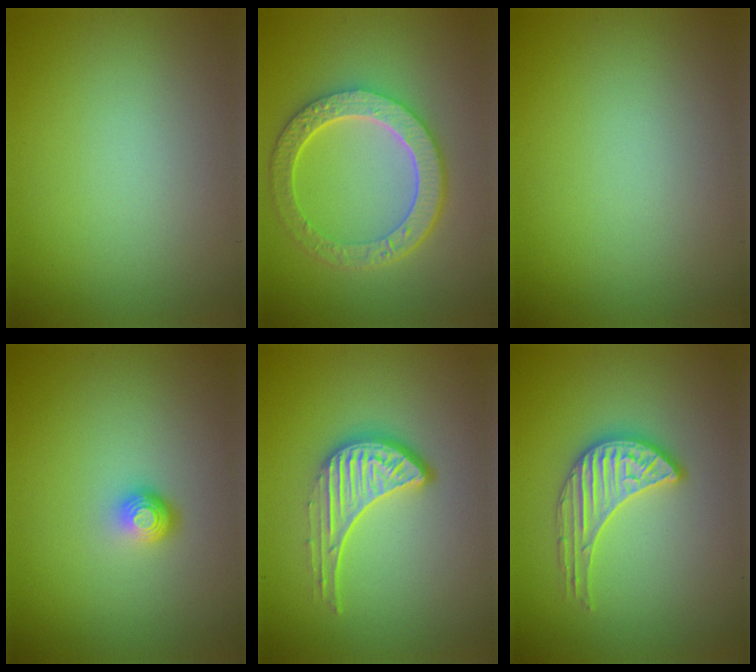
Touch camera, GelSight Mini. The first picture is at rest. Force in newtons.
{"total": 6.4, "press": 4.9, "slide": 4.0}
{"total": 0.0}
{"total": 1.8, "press": 1.2, "slide": 1.3}
{"total": 4.6, "press": 3.3, "slide": 3.2}
{"total": 3.4, "press": 3.2, "slide": 1.0}